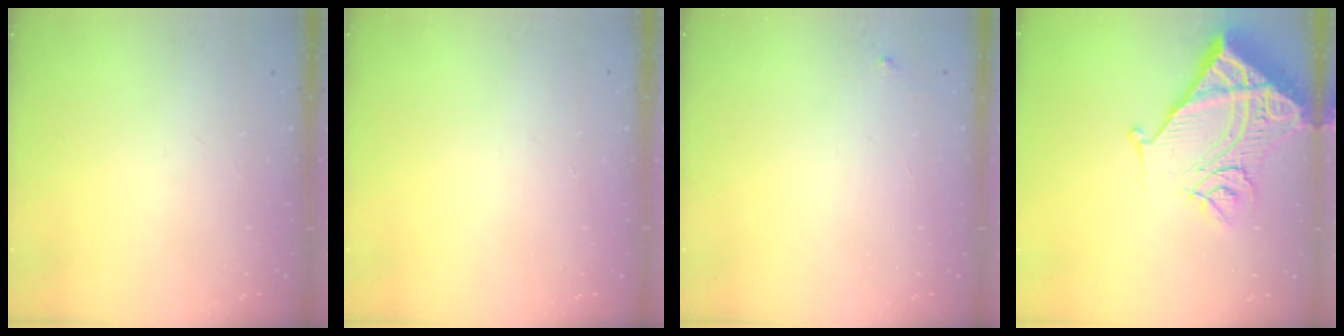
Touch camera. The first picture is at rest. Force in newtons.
{"total": 0.0}
{"total": 3.5, "press": 3.4, "slide": 0.4}
{"total": 14.2, "press": 14.1, "slide": 1.8}